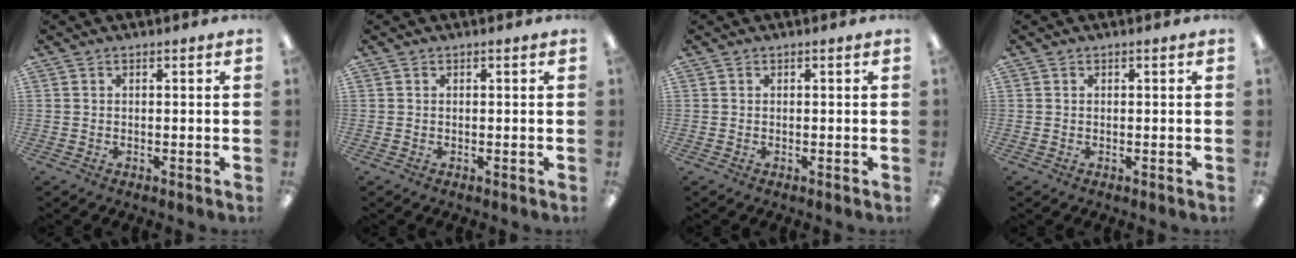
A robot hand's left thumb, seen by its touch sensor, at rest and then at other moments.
{"total": 0.0}
{"total": 0.0}
{"total": 0.0}